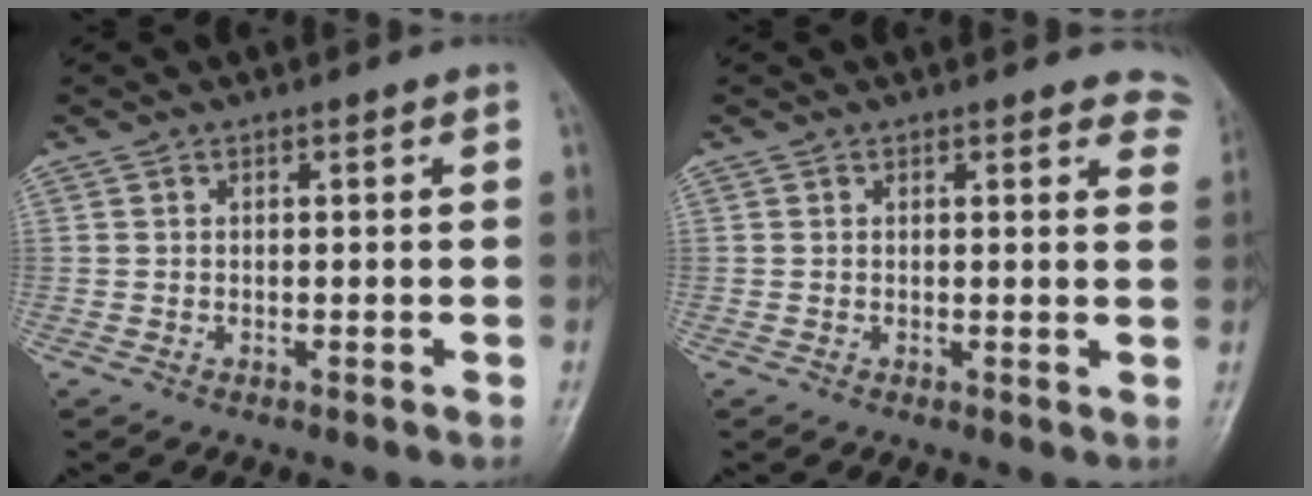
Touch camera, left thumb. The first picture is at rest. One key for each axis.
{"total": 5.0, "fx": 4.5, "fy": 2.1, "fz": 1.0, "tx": 0.027, "ty": -0.020, "tz": 0.024}